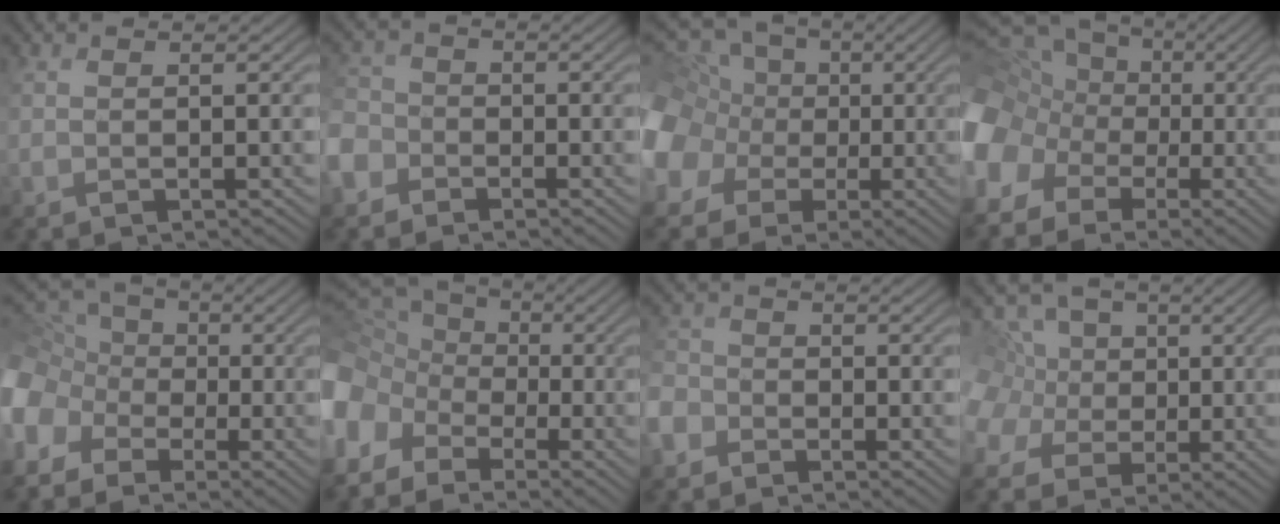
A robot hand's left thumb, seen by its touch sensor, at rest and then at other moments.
{"total": 4.2, "force": [-3.3, 2.5, -0.1], "torque": [-0.027, -0.003, -0.070]}
{"total": 14.7, "force": [-0.4, 13.7, 5.2], "torque": [-0.210, 0.013, -0.037]}
{"total": 14.3, "force": [-2.1, 12.7, 6.1], "torque": [-0.217, -0.013, -0.057]}
{"total": 11.7, "force": [-5.3, 9.6, 4.1], "torque": [-0.172, -0.028, -0.099]}
{"total": 13.0, "force": [-5.1, 10.5, 5.8], "torque": [-0.207, -0.026, -0.084]}
{"total": 3.7, "force": [-3.3, 1.8, -0.2], "torque": [-0.020, -0.006, -0.068]}
{"total": 7.3, "force": [0.0, 7.2, 1.7], "torque": [-0.093, 0.021, -0.021]}